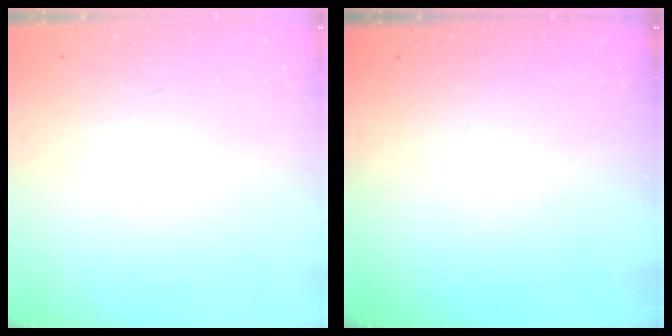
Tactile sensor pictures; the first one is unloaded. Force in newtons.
{"total": 0.0}